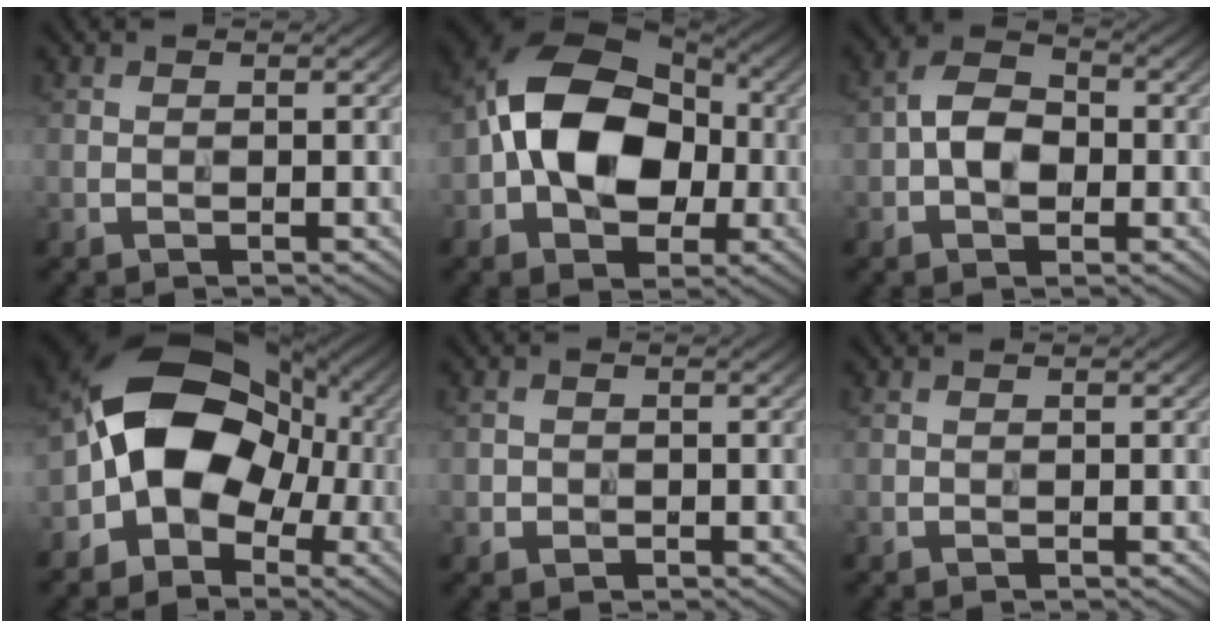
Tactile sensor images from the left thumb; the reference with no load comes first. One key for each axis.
{"total": 13.7, "fx": -0.9, "fy": 9.5, "fz": 9.9, "tx": -0.171, "ty": 0.018, "tz": -0.025}
{"total": 4.7, "fx": -0.8, "fy": 3.0, "fz": 3.5, "tx": -0.069, "ty": 0.009, "tz": -0.019}
{"total": 12.5, "fx": -1.7, "fy": 9.7, "fz": 7.8, "tx": -0.141, "ty": 0.006, "tz": -0.045}
{"total": 0.9, "fx": -0.3, "fy": 0.8, "fz": 0.0, "tx": 0.001, "ty": -0.004, "tz": -0.005}
{"total": 0.0}